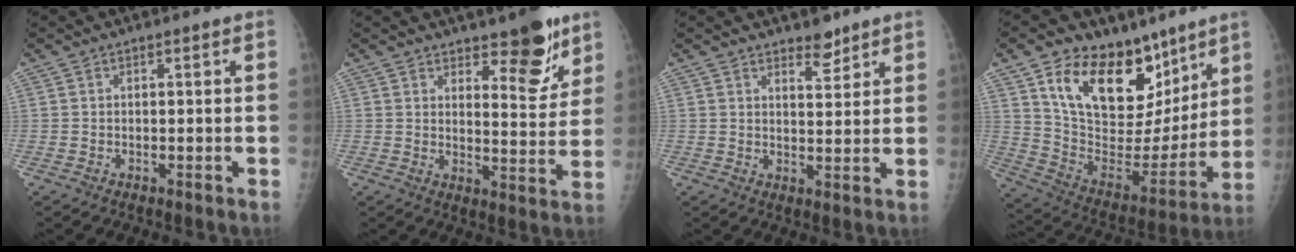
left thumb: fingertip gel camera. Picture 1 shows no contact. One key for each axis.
{"total": 9.2, "fx": 6.3, "fy": 3.7, "fz": 5.6, "tx": -0.043, "ty": -0.049, "tz": 0.094}
{"total": 3.8, "fx": 3.1, "fy": 1.6, "fz": 1.7, "tx": -0.010, "ty": -0.024, "tz": 0.048}
{"total": 23.2, "fx": 13.5, "fy": 13.5, "fz": 13.2, "tx": -0.157, "ty": -0.062, "tz": 0.234}